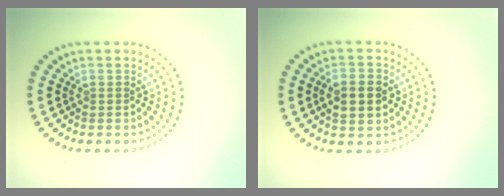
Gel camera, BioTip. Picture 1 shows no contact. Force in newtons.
{"total": 4.5, "press": 4.5, "slide": 0.2}